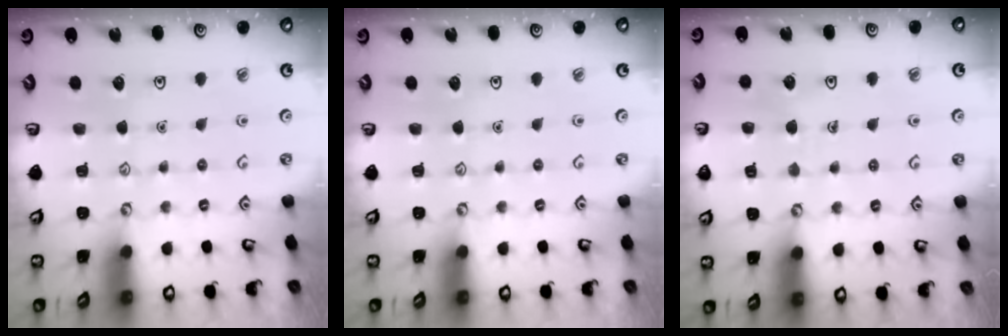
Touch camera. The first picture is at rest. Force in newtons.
{"total": 0.0}
{"total": 4.3, "press": 4.3, "slide": 0.4}